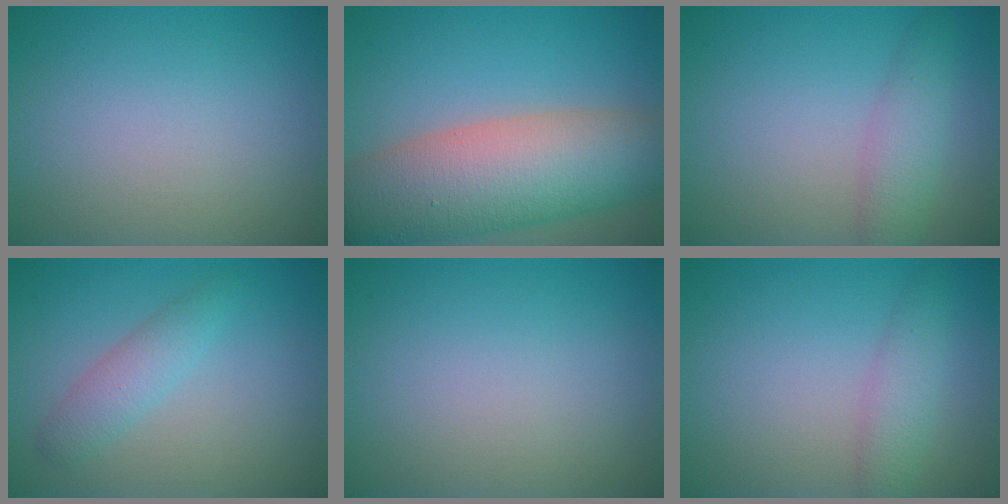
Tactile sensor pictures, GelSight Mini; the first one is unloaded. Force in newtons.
{"total": 11.6, "press": 11.6, "slide": 0.8}
{"total": 2.9, "press": 2.9, "slide": 0.1}
{"total": 2.4, "press": 2.4, "slide": 0.1}
{"total": 0.0}
{"total": 2.5, "press": 2.5, "slide": 0.0}